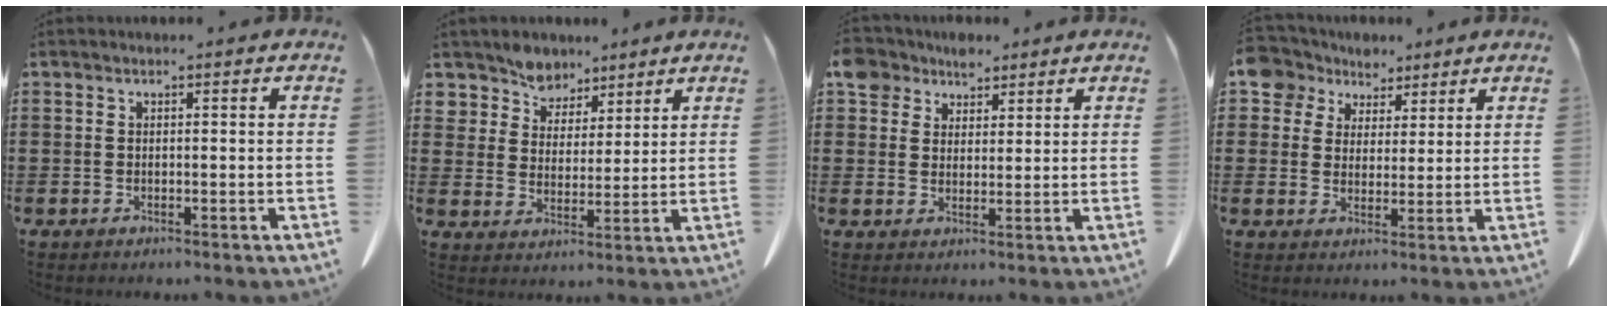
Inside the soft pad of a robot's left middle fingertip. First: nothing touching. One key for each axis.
{"total": 6.2, "fx": 5.5, "fy": 2.9, "fz": -0.3, "tx": -0.031, "ty": -0.030, "tz": 0.103}
{"total": 5.8, "fx": 4.2, "fy": 3.7, "fz": 1.5, "tx": -0.046, "ty": 0.003, "tz": 0.078}
{"total": 6.5, "fx": 4.8, "fy": 4.3, "fz": 1.1, "tx": -0.048, "ty": -0.006, "tz": 0.091}